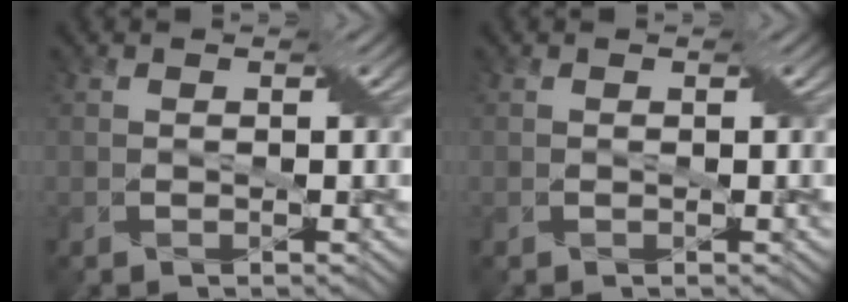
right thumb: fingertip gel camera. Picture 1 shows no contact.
{"total": 0.0}